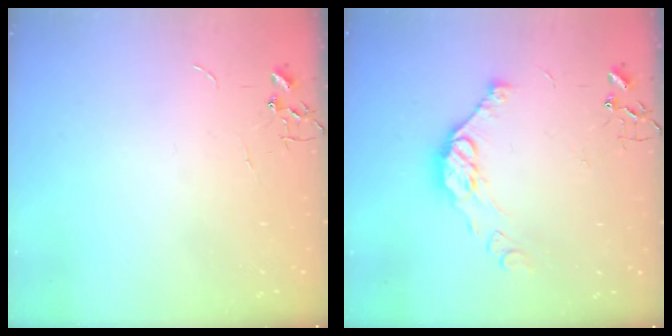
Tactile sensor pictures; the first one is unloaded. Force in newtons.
{"total": 11.1, "press": 11.1, "slide": 0.8}